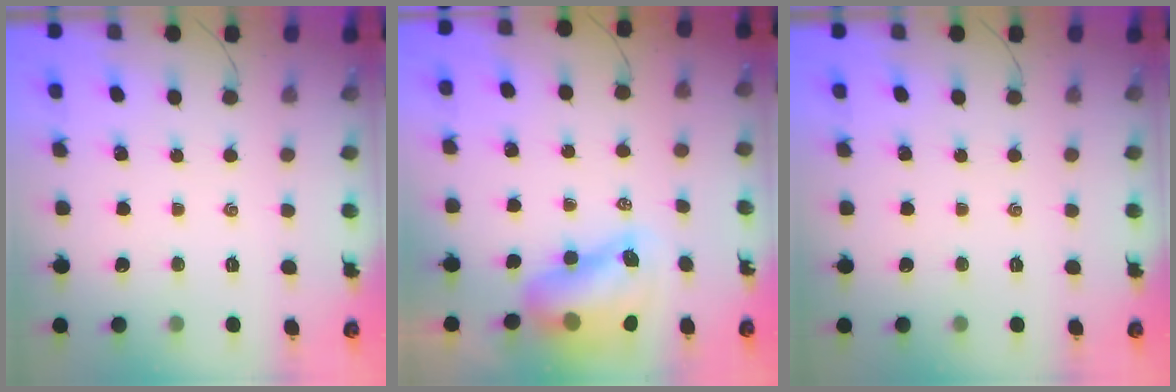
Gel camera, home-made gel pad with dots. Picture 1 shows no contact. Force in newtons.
{"total": 9.7, "press": 9.4, "slide": 2.6}
{"total": 0.0}